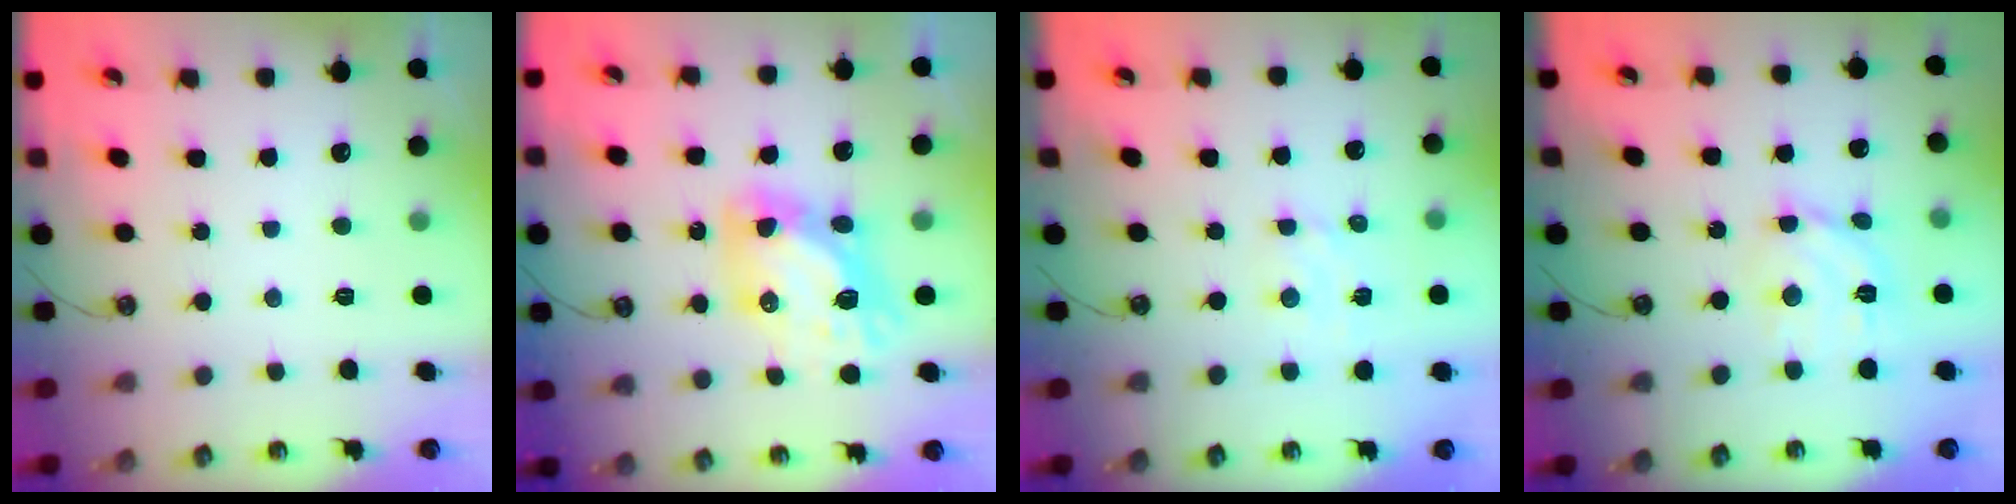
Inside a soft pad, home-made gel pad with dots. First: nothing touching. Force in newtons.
{"total": 12.8, "press": 12.7, "slide": 1.3}
{"total": 2.2, "press": 2.2, "slide": 0.3}
{"total": 11.2, "press": 11.1, "slide": 1.6}